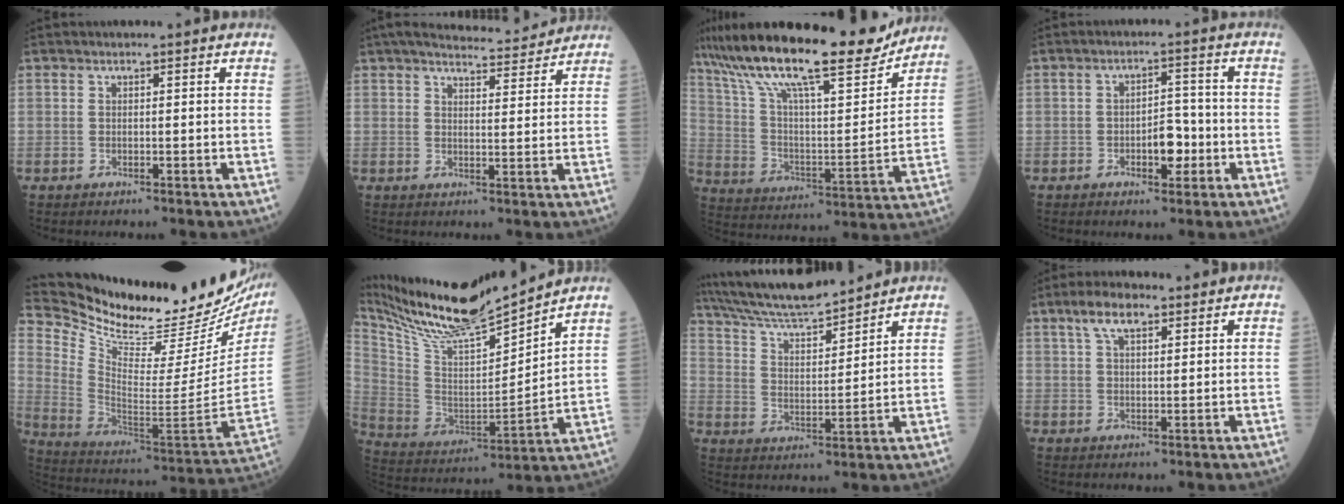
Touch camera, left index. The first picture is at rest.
{"total": 11.9, "force": [11.0, 1.9, 4.2], "torque": [-0.056, 0.005, 0.142]}
{"total": 25.2, "force": [20.6, 4.1, 13.9], "torque": [-0.250, 0.003, 0.326]}
{"total": 4.7, "force": [-1.7, 2.3, 3.7], "torque": [-0.049, 0.006, -0.027]}
{"total": 30.2, "force": [26.0, 5.4, 14.5], "torque": [-0.247, -0.084, 0.370]}
{"total": 18.5, "force": [16.7, 0.7, 7.9], "torque": [-0.163, -0.016, 0.299]}
{"total": 13.8, "force": [12.8, 1.3, 5.1], "torque": [-0.100, 0.012, 0.230]}
{"total": 5.4, "force": [3.4, 2.0, 3.7], "torque": [-0.075, 0.016, 0.062]}